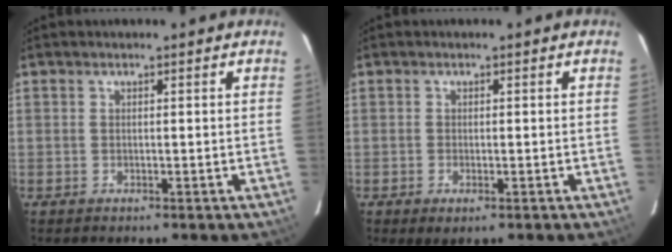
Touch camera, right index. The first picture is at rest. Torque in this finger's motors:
{"motor_torque": [0.57, -0.49, 0.21, 0.05]}